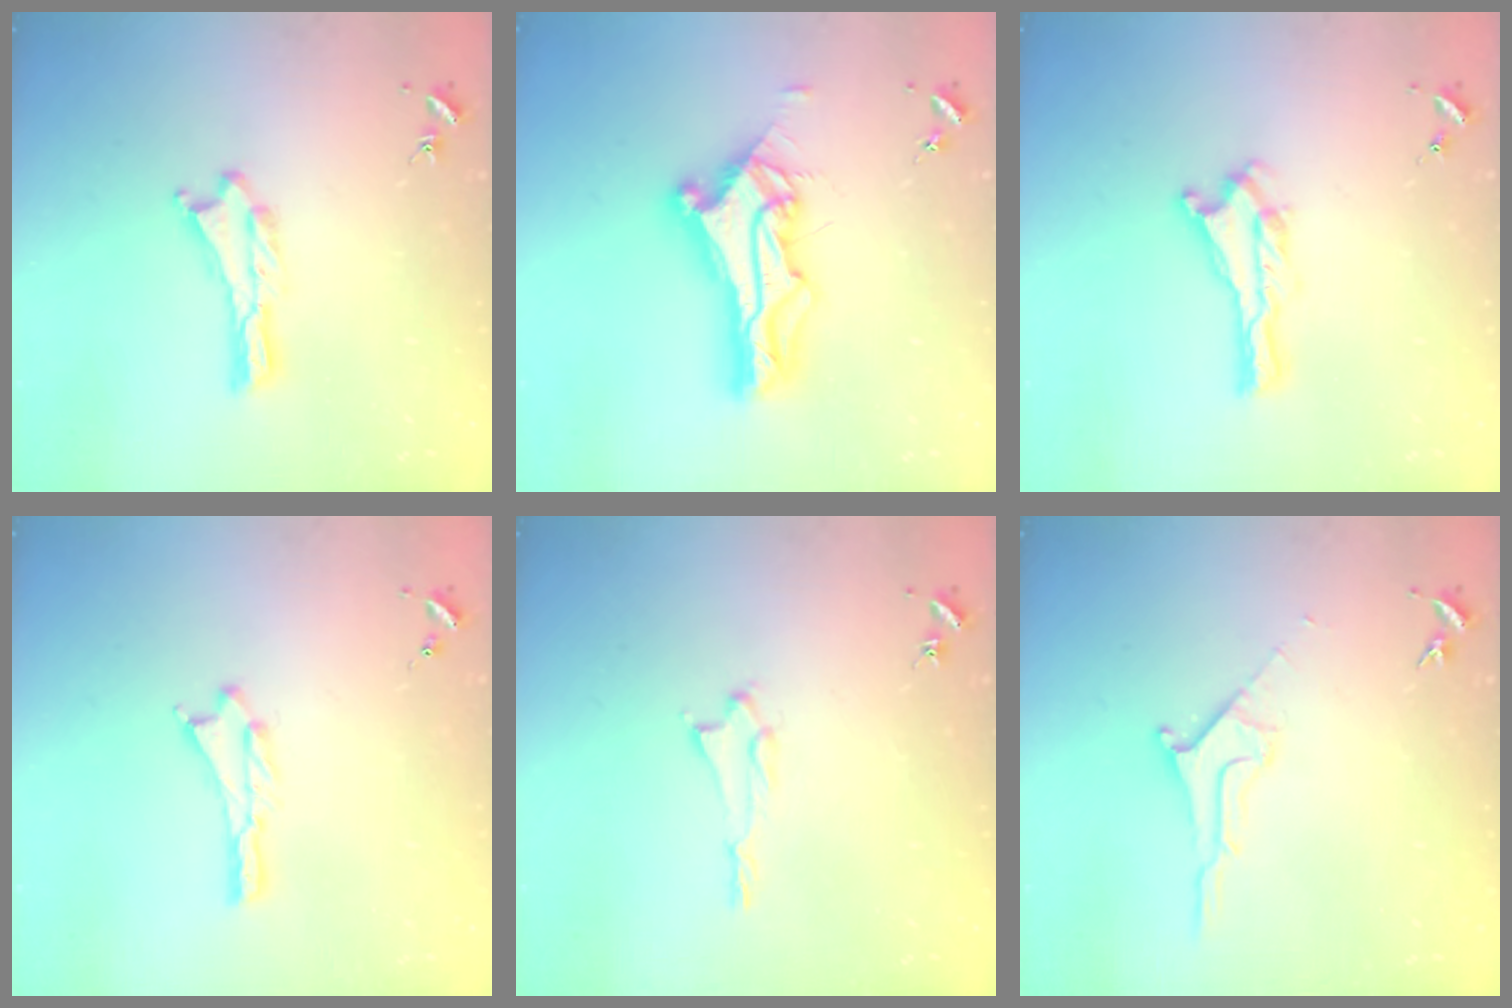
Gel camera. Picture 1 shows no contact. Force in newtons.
{"total": 10.8, "press": 10.7, "slide": 0.9}
{"total": 0.0}
{"total": 0.5, "press": 0.5, "slide": 0.2}
{"total": 1.2, "press": 1.2, "slide": 0.1}
{"total": 1.8, "press": 1.7, "slide": 0.2}